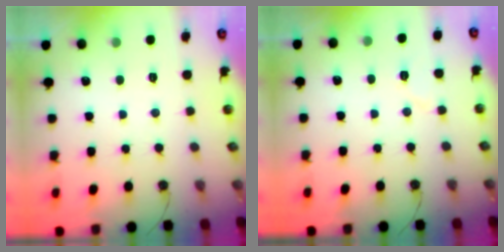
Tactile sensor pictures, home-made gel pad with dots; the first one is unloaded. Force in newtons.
{"total": 5.3, "press": 4.6, "slide": 2.6}